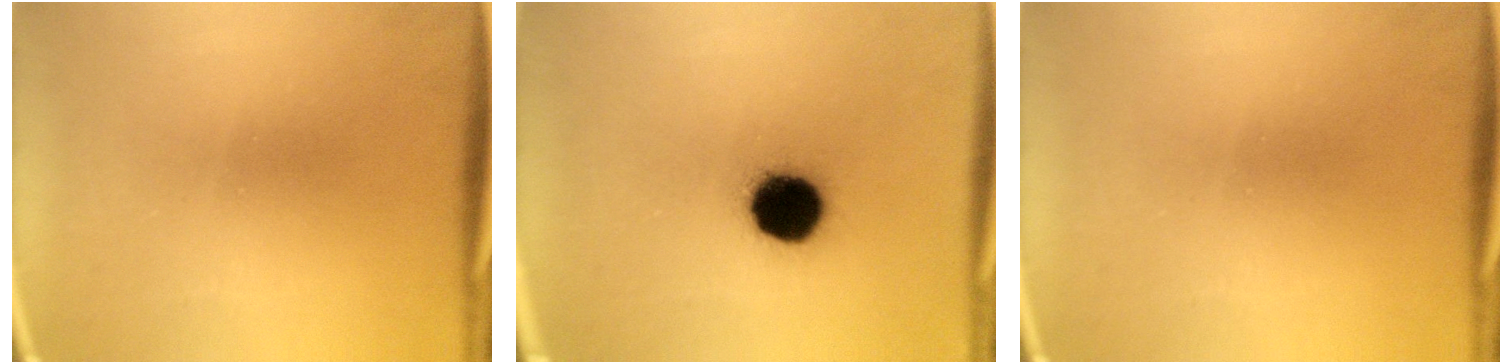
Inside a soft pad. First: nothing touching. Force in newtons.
{"total": 12.4}
{"total": 0.0}